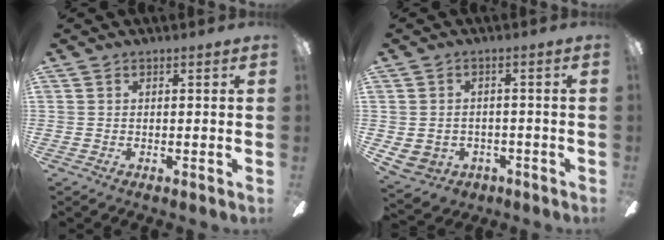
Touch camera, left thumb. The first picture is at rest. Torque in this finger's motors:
{"motor_torque": [0.26, 1.68, -0.01, 0.18, 0.03]}